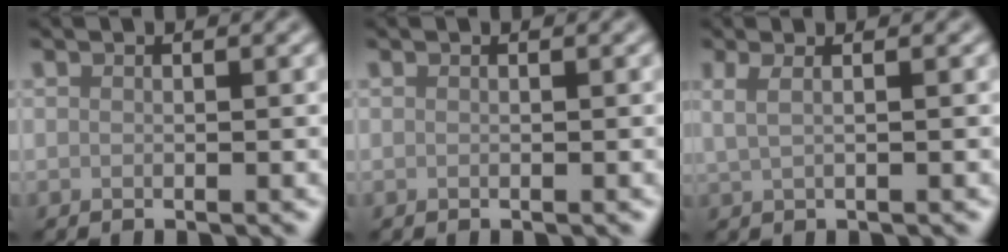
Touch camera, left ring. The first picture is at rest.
{"total": 0.0}
{"total": 2.2, "force": [0.8, 1.0, 1.8], "torque": [-0.030, -0.001, 0.002]}